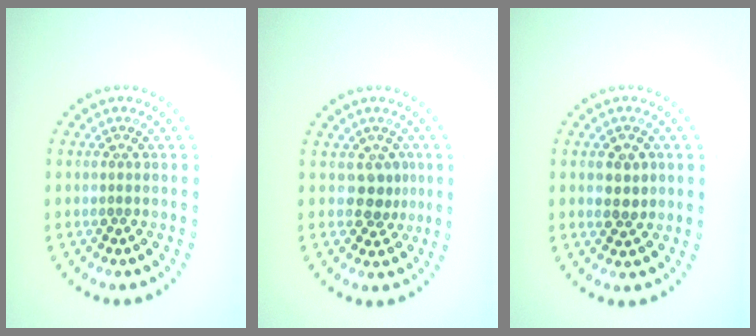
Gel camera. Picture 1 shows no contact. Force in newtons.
{"total": 2.3, "press": 1.7, "slide": 1.6}
{"total": 1.9, "press": 1.7, "slide": 0.6}